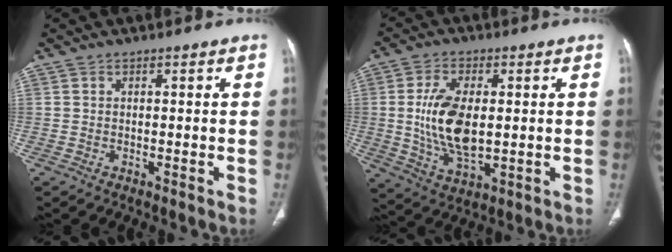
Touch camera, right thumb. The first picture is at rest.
{"total": 12.7, "force": [0.6, 6.6, 10.8], "torque": [-0.209, -0.011, 0.020]}